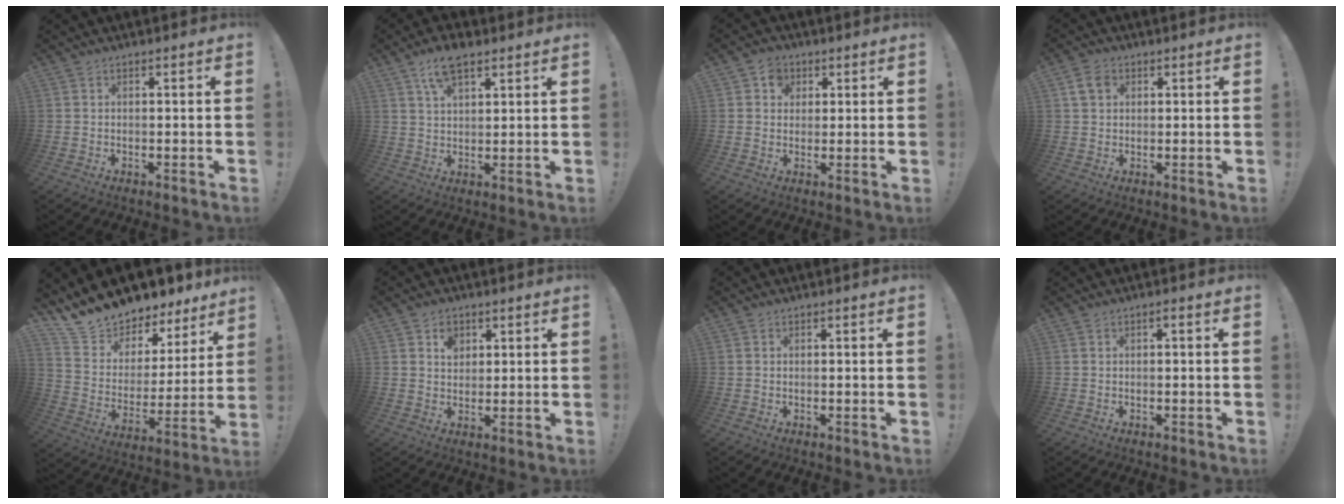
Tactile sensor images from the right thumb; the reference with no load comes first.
{"total": 7.7, "force": [4.7, 3.5, 5.0], "torque": [-0.084, -0.014, 0.086]}
{"total": 5.4, "force": [2.3, 4.7, 1.5], "torque": [-0.011, -0.008, 0.041]}
{"total": 5.3, "force": [2.0, 4.0, 2.9], "torque": [-0.045, 0.005, 0.039]}
{"total": 12.9, "force": [12.2, 3.9, 0.9], "torque": [-0.039, -0.117, 0.222]}
{"total": 4.6, "force": [2.3, 3.7, 1.6], "torque": [-0.003, -0.014, 0.035]}
{"total": 0.0}
{"total": 0.9, "force": [-0.7, -0.1, 0.5], "torque": [-0.011, 0.002, -0.014]}